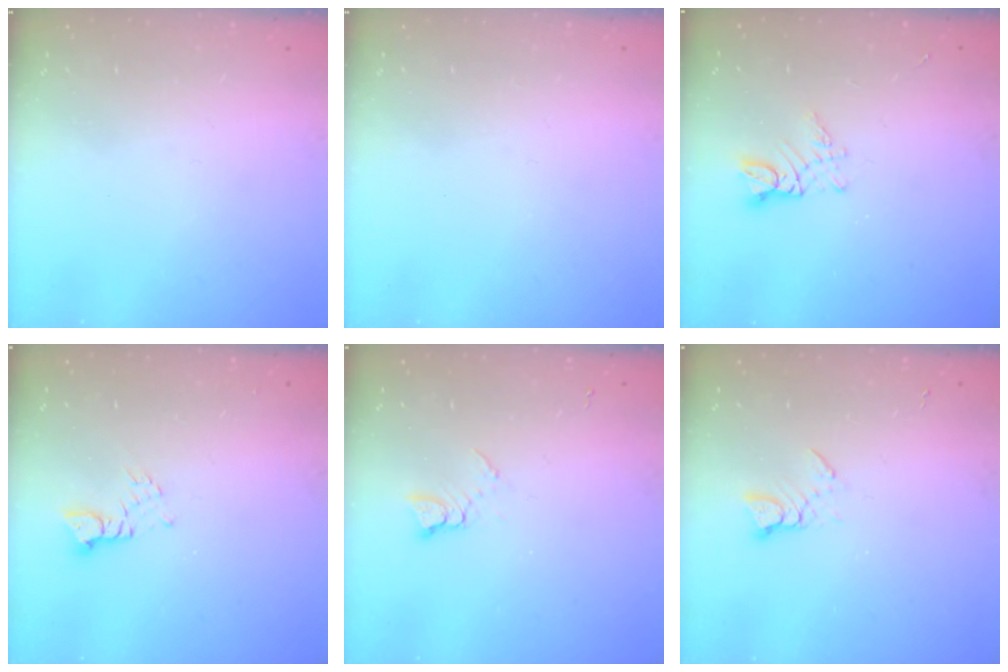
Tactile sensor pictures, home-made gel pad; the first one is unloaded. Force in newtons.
{"total": 0.0}
{"total": 3.6, "press": 3.6, "slide": 0.4}
{"total": 2.5, "press": 2.5, "slide": 0.1}
{"total": 3.6, "press": 3.5, "slide": 0.5}
{"total": 3.8, "press": 3.8, "slide": 0.5}